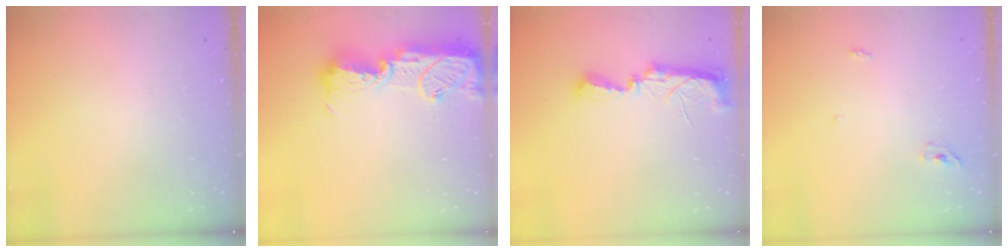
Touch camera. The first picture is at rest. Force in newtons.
{"total": 14.9, "press": 14.9, "slide": 1.0}
{"total": 7.5, "press": 7.5, "slide": 0.5}
{"total": 3.3, "press": 3.3, "slide": 0.7}